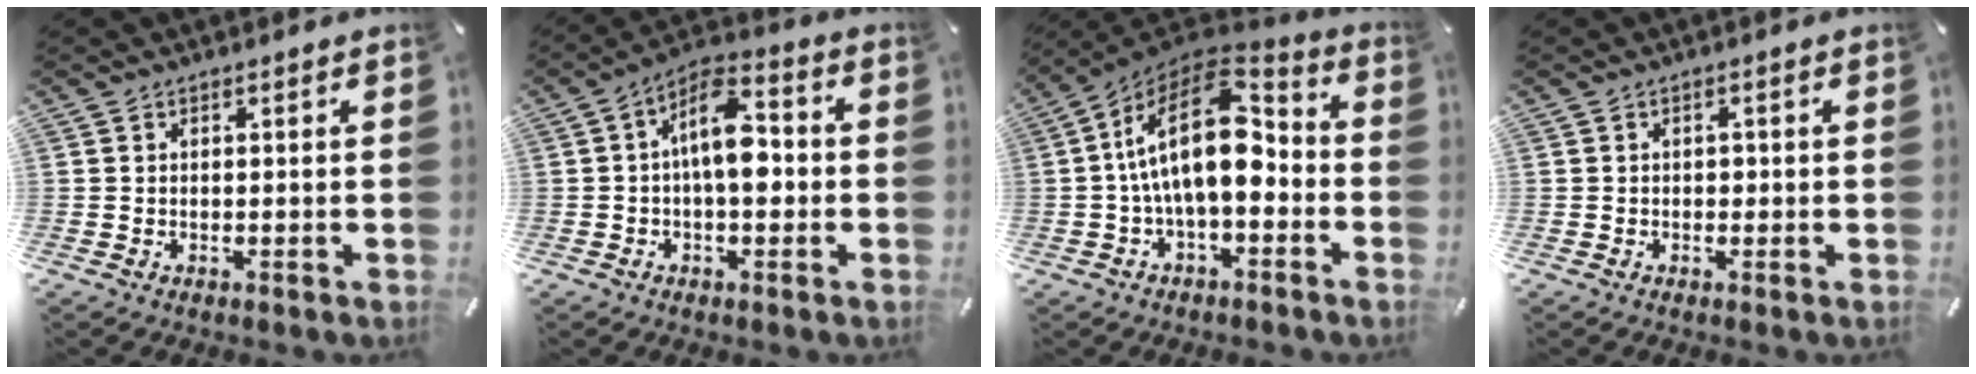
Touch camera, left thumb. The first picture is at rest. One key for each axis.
{"total": 11.3, "fx": -0.3, "fy": 5.9, "fz": 9.6, "tx": -0.171, "ty": 0.001, "tz": -0.005}
{"total": 18.8, "fx": 0.7, "fy": 9.8, "fz": 16.0, "tx": -0.305, "ty": -0.002, "tz": 0.011}
{"total": 1.0, "fx": -0.2, "fy": 0.8, "fz": 0.5, "tx": -0.010, "ty": 0.005, "tz": -0.005}